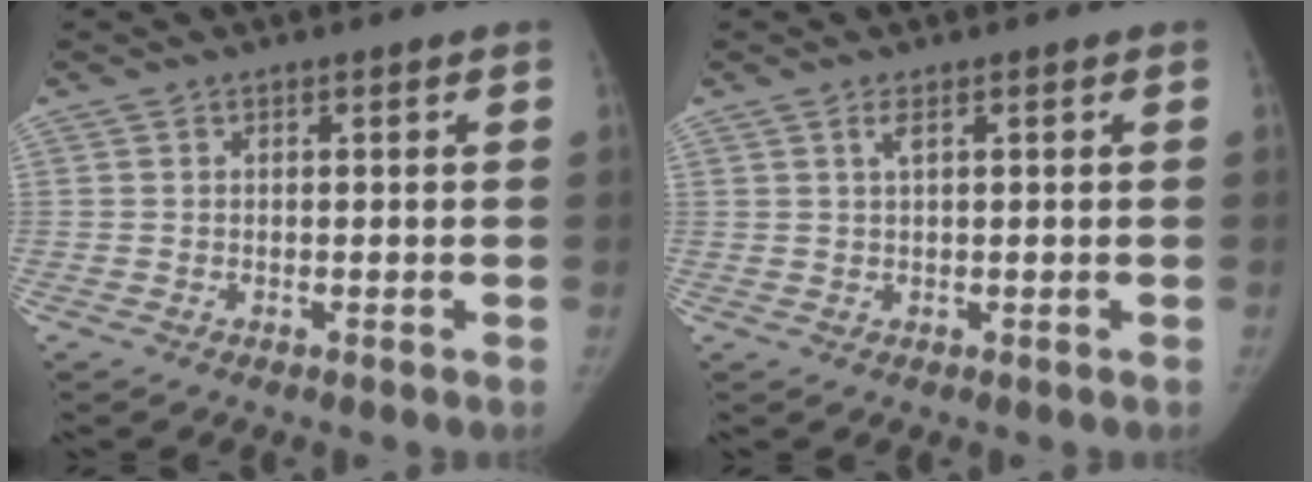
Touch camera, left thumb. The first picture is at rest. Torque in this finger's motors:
{"motor_torque": [0.27, 0.10, 0.40, 0.08, -0.01]}